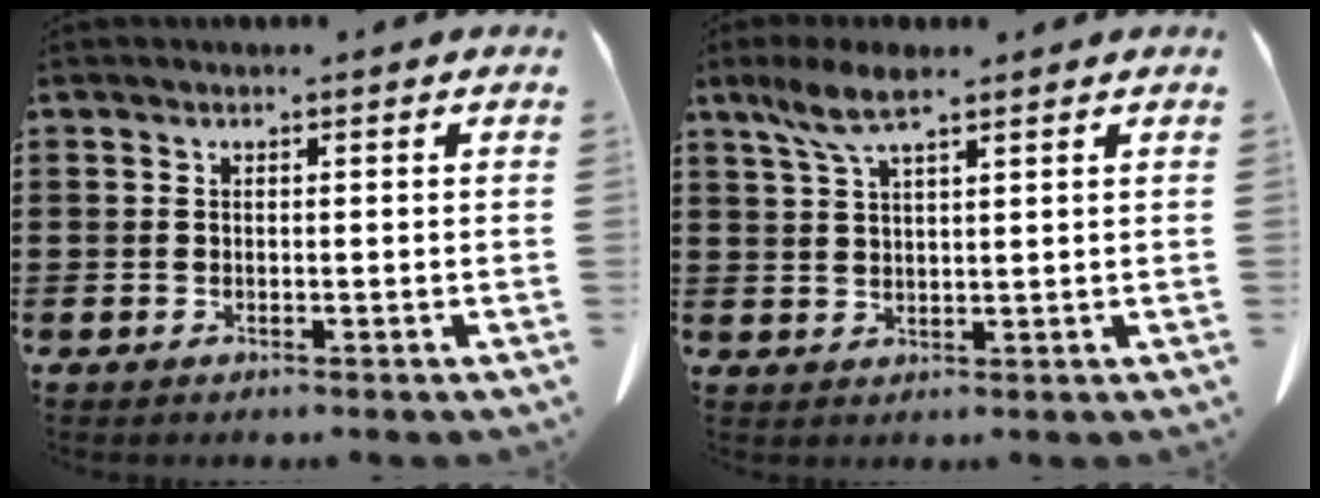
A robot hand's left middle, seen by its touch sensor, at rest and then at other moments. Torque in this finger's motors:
{"motor_torque": [1.39, -0.44, 0.20, 0.09]}